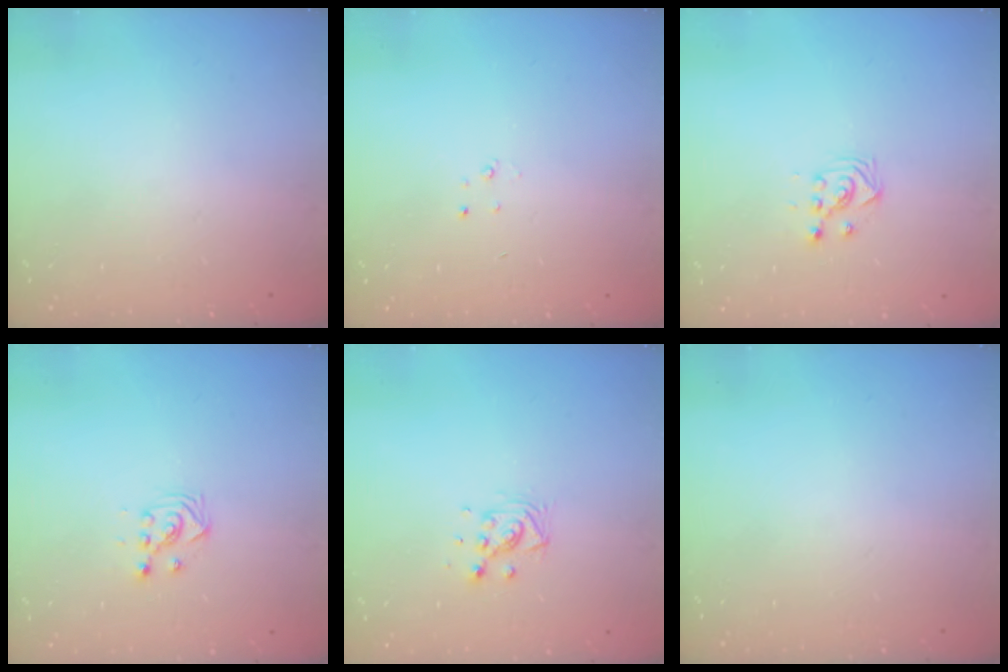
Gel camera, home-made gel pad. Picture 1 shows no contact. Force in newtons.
{"total": 2.3, "press": 2.3, "slide": 0.3}
{"total": 2.7, "press": 2.7, "slide": 0.3}
{"total": 2.7, "press": 2.7, "slide": 0.3}
{"total": 6.7, "press": 6.3, "slide": 2.3}
{"total": 0.0}